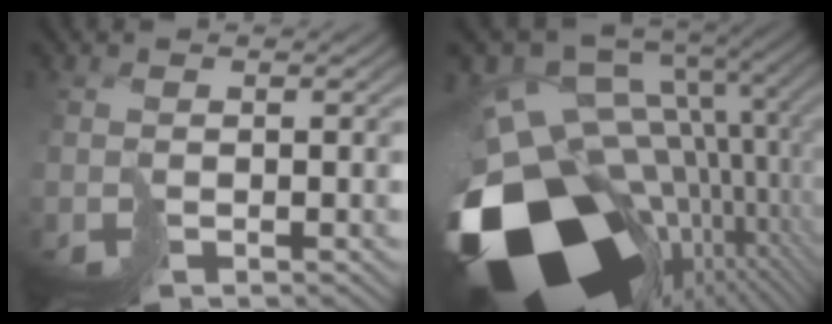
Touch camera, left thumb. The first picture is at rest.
{"total": 20.5, "force": [-6.0, 13.2, 14.5], "torque": [-0.311, -0.038, -0.074]}